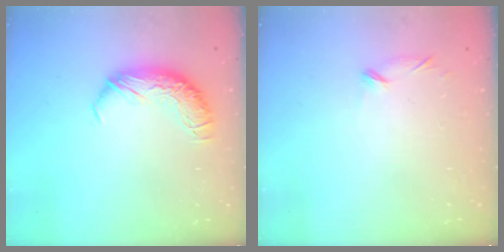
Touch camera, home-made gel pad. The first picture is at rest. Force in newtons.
{"total": 7.8, "press": 7.8, "slide": 0.7}